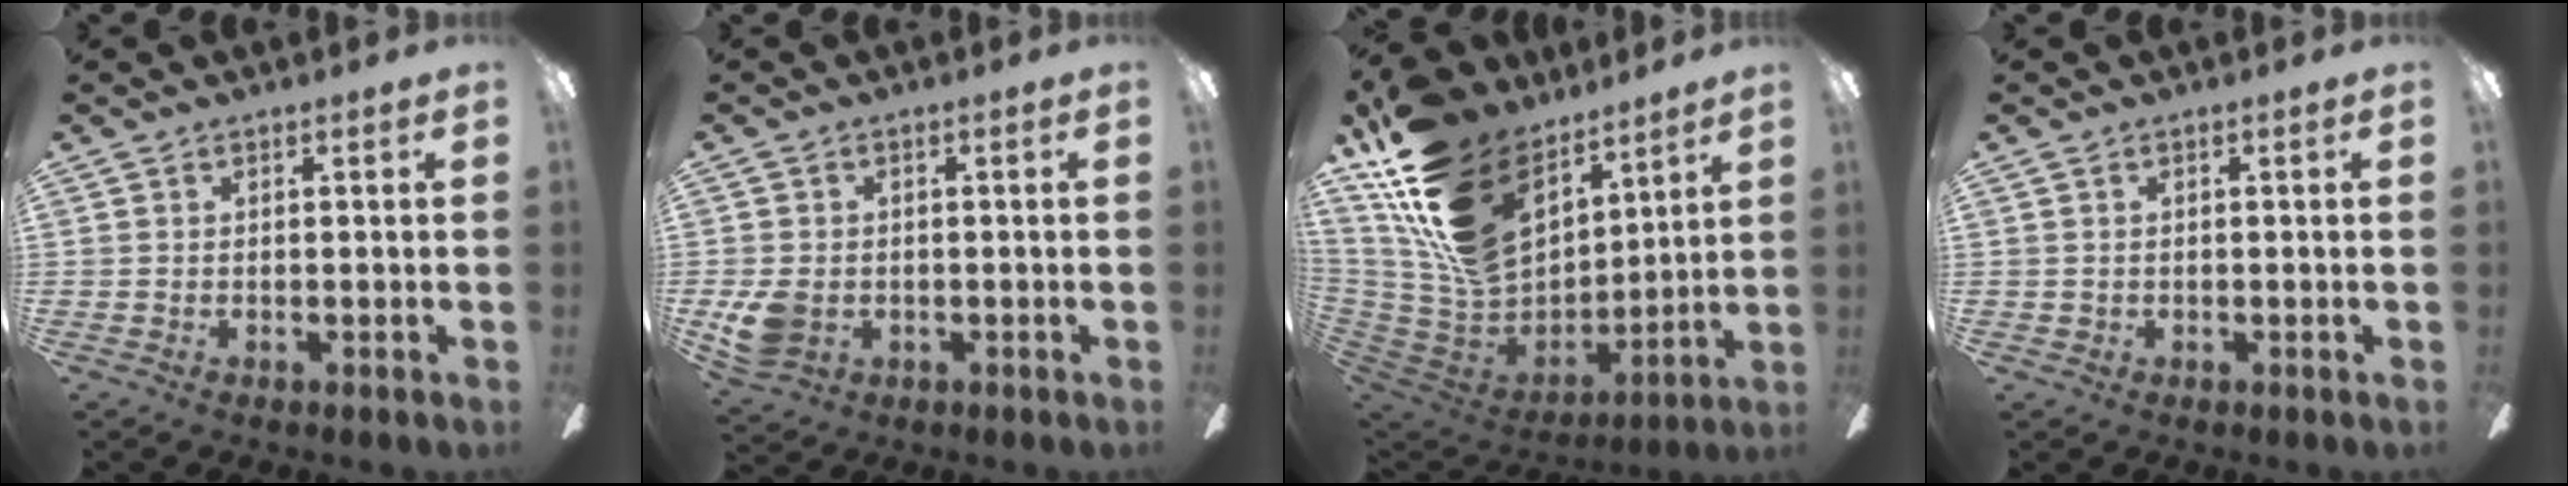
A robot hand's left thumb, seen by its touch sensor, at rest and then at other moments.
{"total": 6.8, "force": [-1.1, 5.5, 3.7], "torque": [-0.073, 0.005, -0.020]}
{"total": 23.2, "force": [13.0, 14.4, 12.7], "torque": [-0.260, -0.065, 0.245]}
{"total": 0.8, "force": [0.1, 0.8, 0.1], "torque": [-0.002, 0.005, 0.000]}